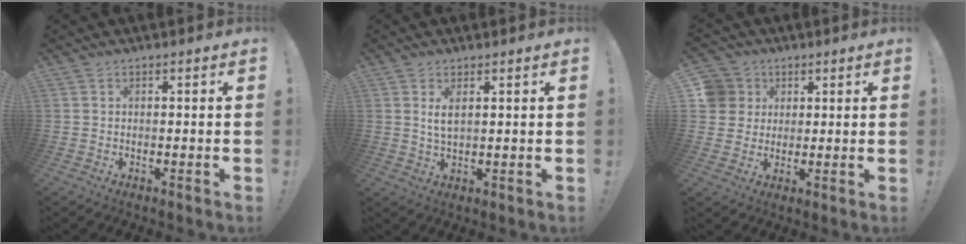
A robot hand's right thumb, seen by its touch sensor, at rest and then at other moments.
{"total": 3.5, "force": [1.1, 1.2, 3.1], "torque": [-0.055, -0.005, 0.018]}
{"total": 7.6, "force": [1.9, 7.2, 1.5], "torque": [-0.031, -0.006, 0.041]}